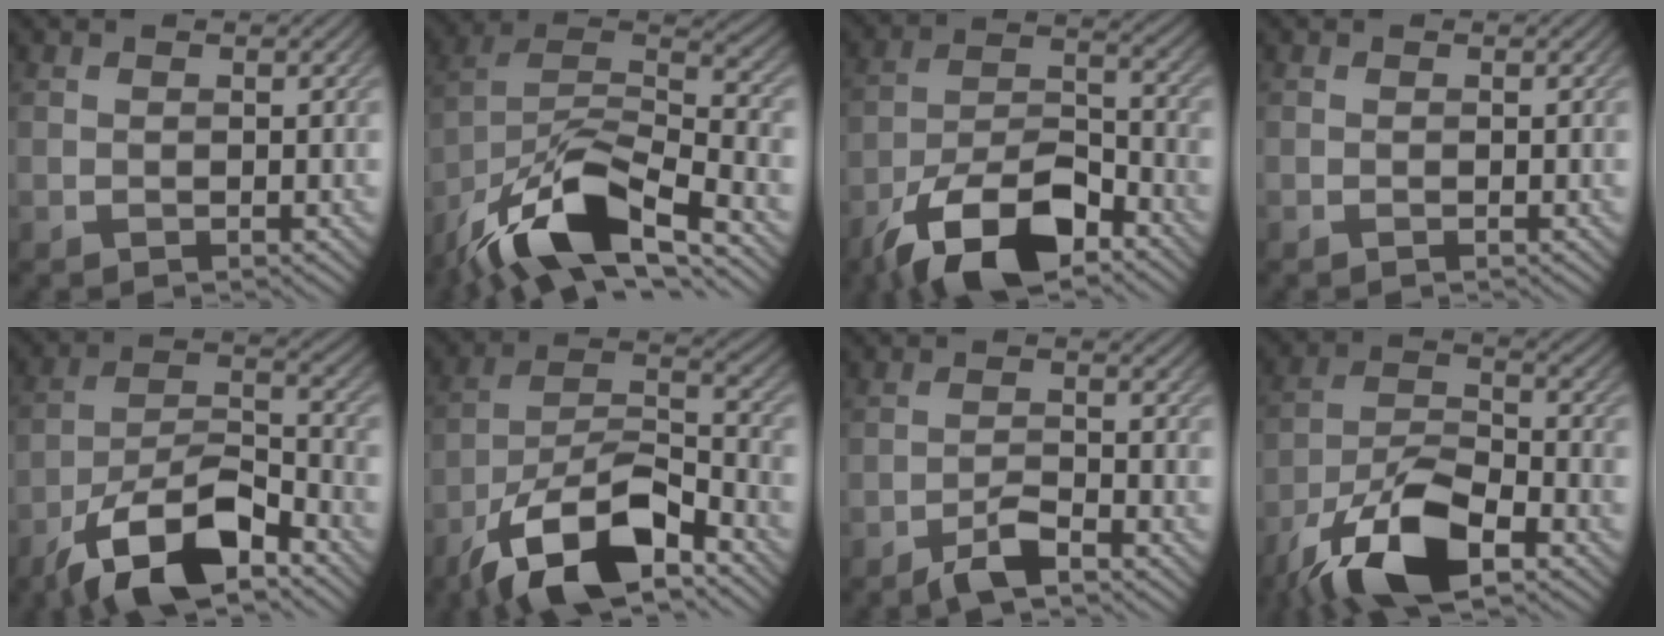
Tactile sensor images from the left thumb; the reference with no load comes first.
{"total": 15.4, "force": [-10.4, 5.1, 10.1], "torque": [-0.210, -0.007, -0.195]}
{"total": 12.8, "force": [-8.6, 5.1, 8.1], "torque": [-0.153, -0.003, -0.175]}
{"total": 0.0}
{"total": 13.3, "force": [-8.7, 4.9, 8.7], "torque": [-0.161, -0.003, -0.180]}
{"total": 14.7, "force": [-9.6, 5.3, 9.8], "torque": [-0.179, -0.003, -0.194]}
{"total": 3.6, "force": [-2.6, 0.8, 2.3], "torque": [-0.048, 0.005, -0.057]}
{"total": 13.3, "force": [-8.5, 4.7, 9.0], "torque": [-0.182, -0.006, -0.175]}